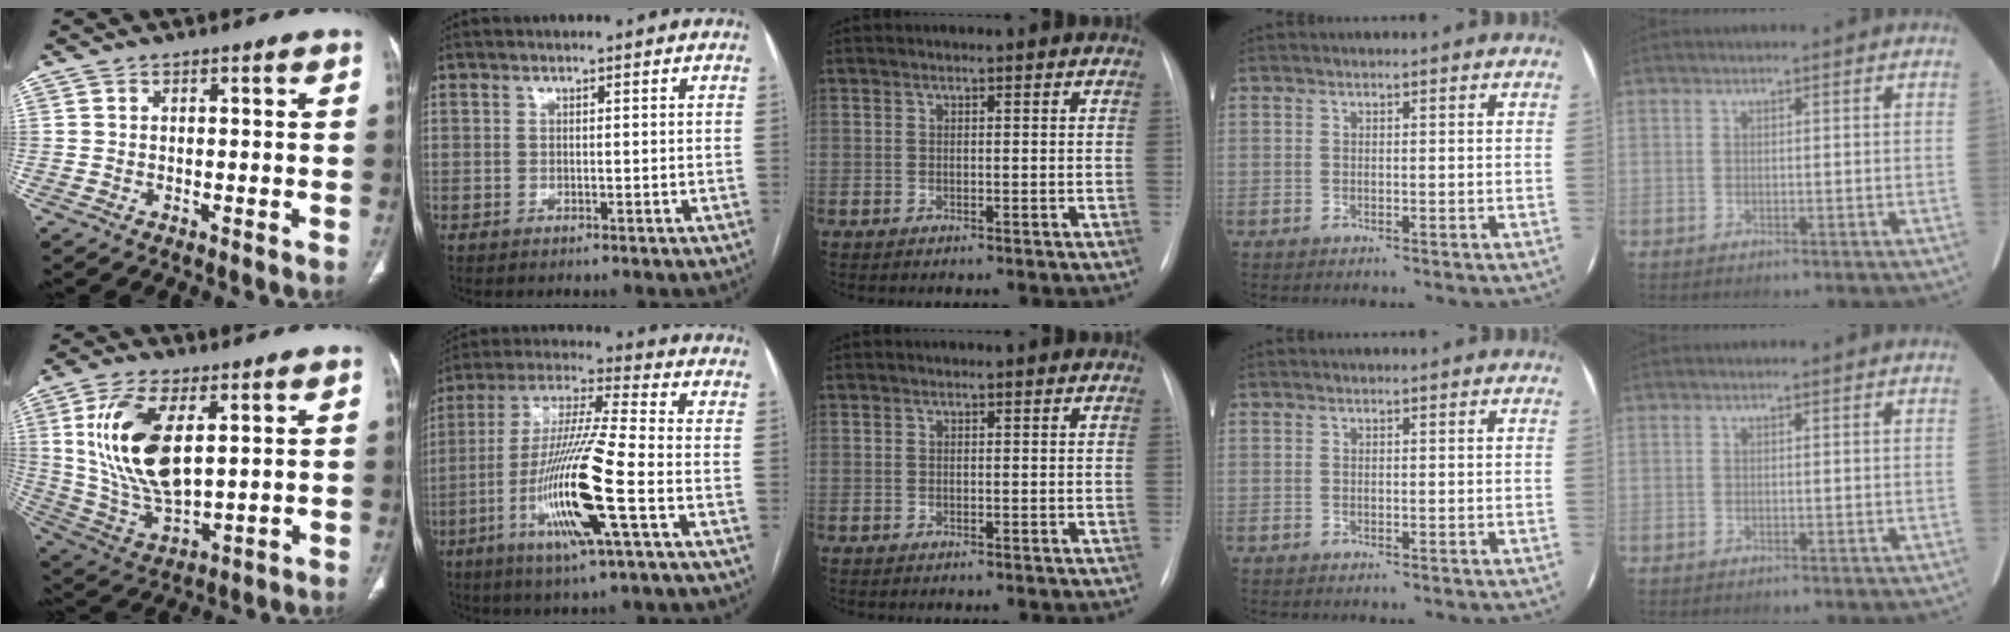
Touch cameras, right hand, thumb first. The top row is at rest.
{"thumb": {"total": 17.6, "force": [4.6, 8.5, 14.8], "torque": [-0.292, -0.021, 0.099]}, "index": {"total": 16.7, "force": [-5.6, 0.1, 15.7], "torque": [-0.318, -0.016, -0.107]}}